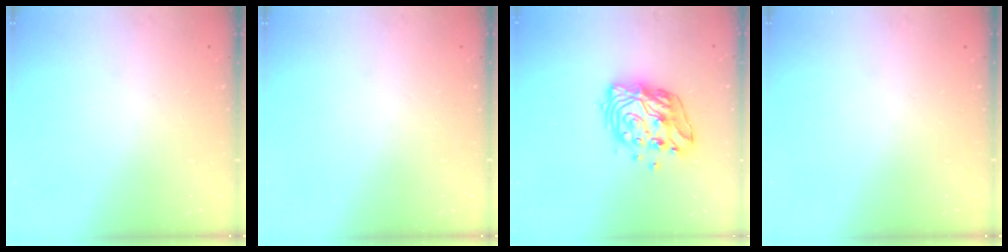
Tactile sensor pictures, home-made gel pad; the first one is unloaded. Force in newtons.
{"total": 0.0}
{"total": 14.1, "press": 14.0, "slide": 1.3}
{"total": 0.0}